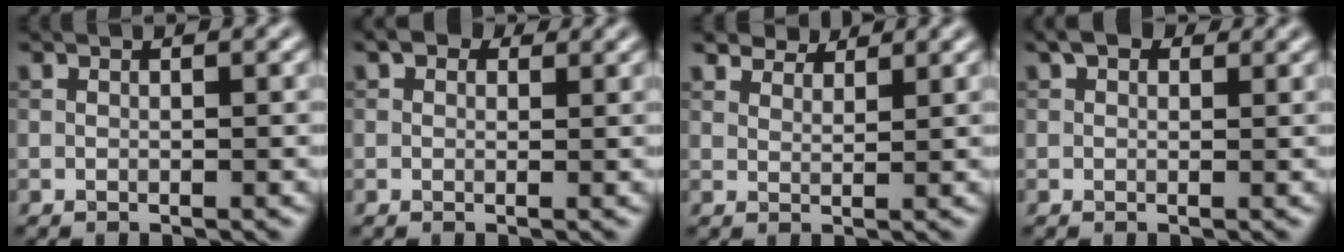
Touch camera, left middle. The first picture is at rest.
{"total": 2.0, "force": [1.3, 1.2, 1.0], "torque": [-0.015, 0.000, 0.009]}
{"total": 3.7, "force": [3.5, 0.8, 0.8], "torque": [-0.019, -0.005, 0.064]}
{"total": 2.0, "force": [1.3, 1.1, 1.1], "torque": [-0.016, 0.003, 0.014]}